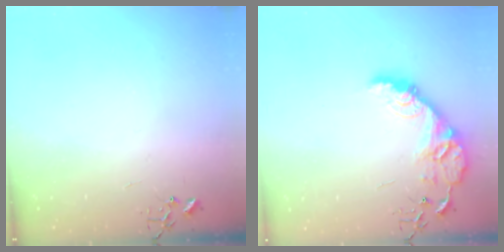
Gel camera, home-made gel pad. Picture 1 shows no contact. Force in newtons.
{"total": 14.5, "press": 14.5, "slide": 1.0}